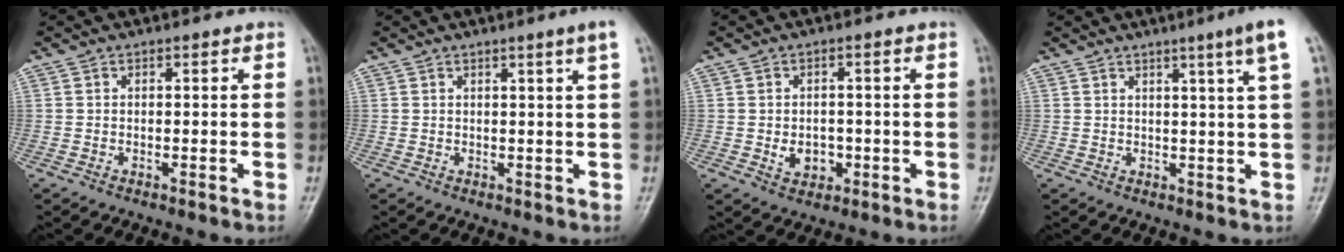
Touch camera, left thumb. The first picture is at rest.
{"total": 3.0, "force": [1.5, -0.8, 2.4], "torque": [-0.039, -0.010, 0.025]}
{"total": 4.1, "force": [-0.9, 3.3, 2.2], "torque": [-0.016, 0.005, -0.006]}
{"total": 6.2, "force": [3.2, -0.8, 5.2], "torque": [-0.075, -0.009, 0.044]}